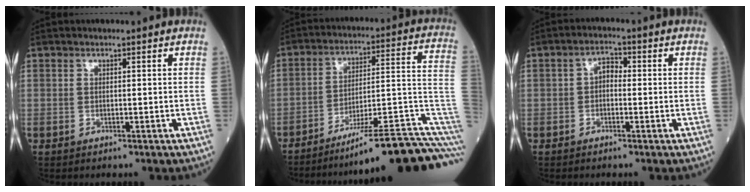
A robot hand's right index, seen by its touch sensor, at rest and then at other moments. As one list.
[{"total": 19.5, "force": [-15.0, -0.8, 12.4], "torque": [-0.098, 0.039, -0.222]}, {"total": 2.5, "force": [-0.2, 1.5, 2.0], "torque": [-0.024, 0.011, -0.009]}]